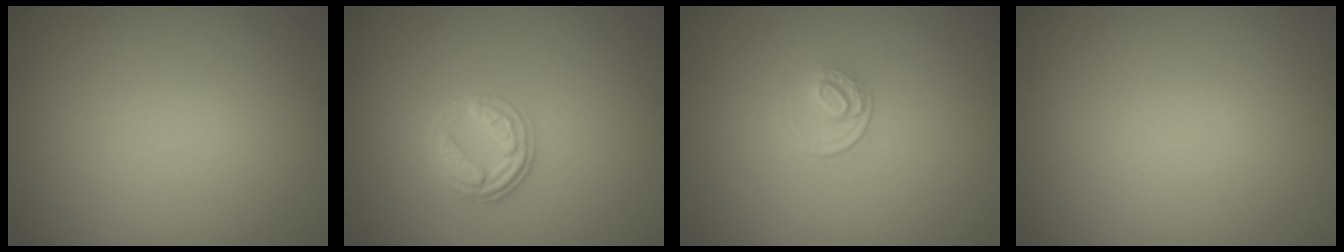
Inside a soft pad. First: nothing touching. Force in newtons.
{"total": 2.6, "press": 2.4, "slide": 1.0}
{"total": 1.4, "press": 0.9, "slide": 1.0}
{"total": 0.0}